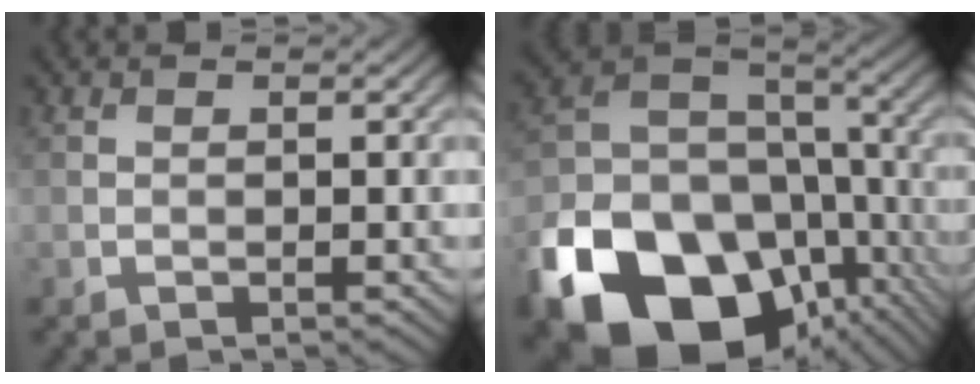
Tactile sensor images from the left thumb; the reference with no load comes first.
{"total": 23.1, "force": [-11.5, 15.9, 12.2], "torque": [-0.285, -0.049, -0.167]}